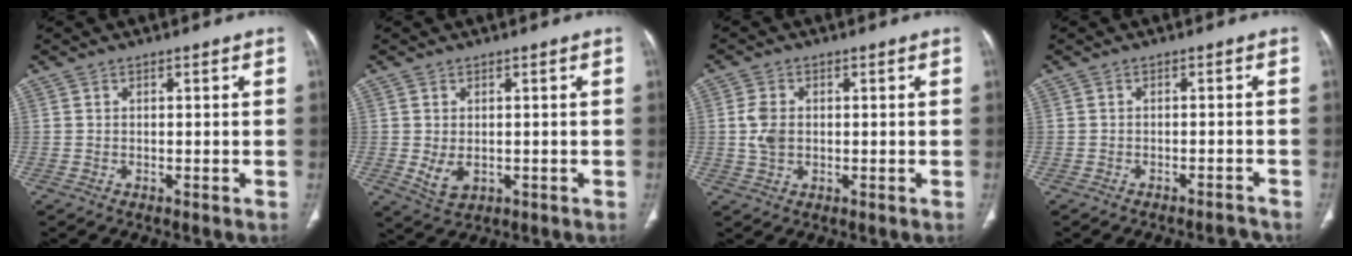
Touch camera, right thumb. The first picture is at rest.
{"total": 4.1, "force": [-0.4, 2.9, 2.8], "torque": [-0.049, -0.005, 0.009]}
{"total": 4.2, "force": [0.2, 2.8, 3.1], "torque": [-0.066, 0.002, 0.006]}
{"total": 2.7, "force": [-2.7, 0.3, 0.6], "torque": [-0.010, 0.019, -0.032]}